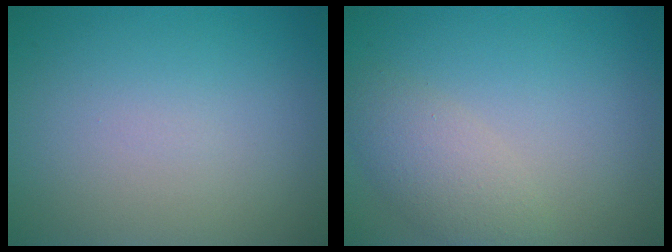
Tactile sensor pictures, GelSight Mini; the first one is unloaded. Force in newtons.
{"total": 2.9, "press": 2.9, "slide": 0.2}